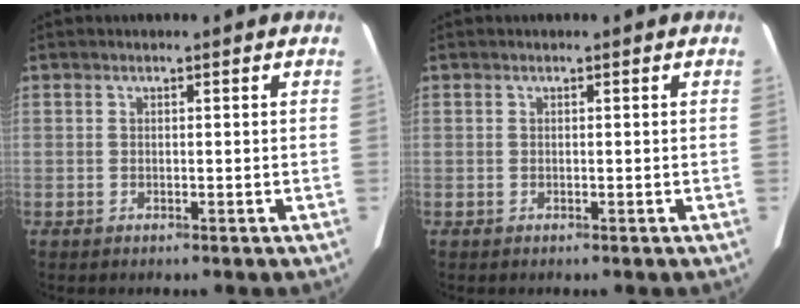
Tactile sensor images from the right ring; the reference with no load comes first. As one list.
[{"total": 0.0}]